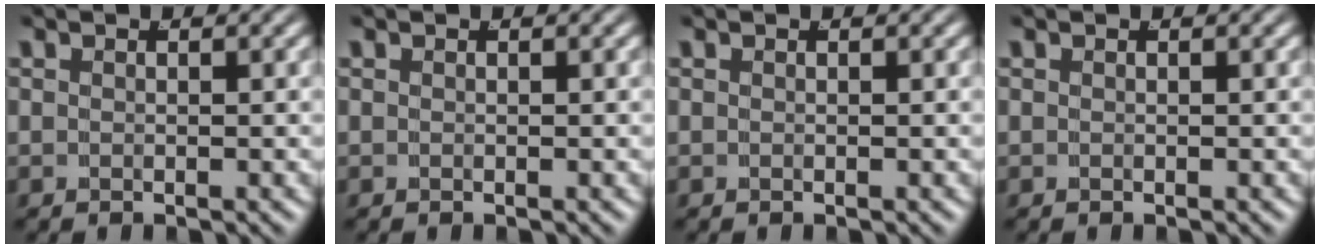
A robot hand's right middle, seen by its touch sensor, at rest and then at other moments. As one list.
[{"total": 0.0}, {"total": 0.0}, {"total": 0.0}]